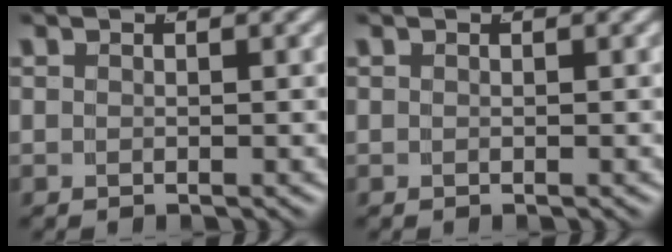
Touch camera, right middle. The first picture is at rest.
{"total": 0.0}